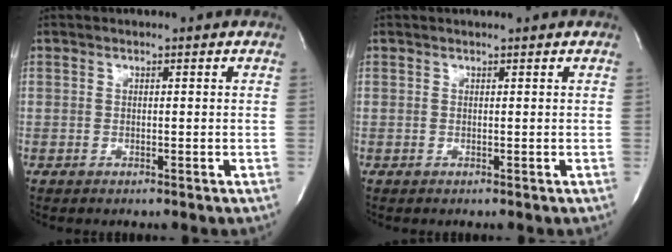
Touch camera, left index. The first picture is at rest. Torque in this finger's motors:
{"motor_torque": [0.64, 0.24, 0.02, 0.00]}